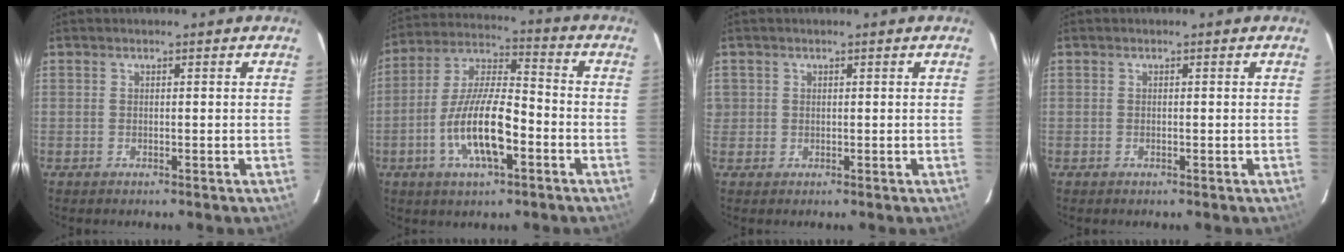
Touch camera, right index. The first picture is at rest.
{"total": 14.3, "force": [-5.2, 4.4, 12.6], "torque": [-0.256, -0.002, -0.097]}
{"total": 1.3, "force": [0.1, 1.3, 0.0], "torque": [0.005, 0.004, 0.001]}
{"total": 0.0}